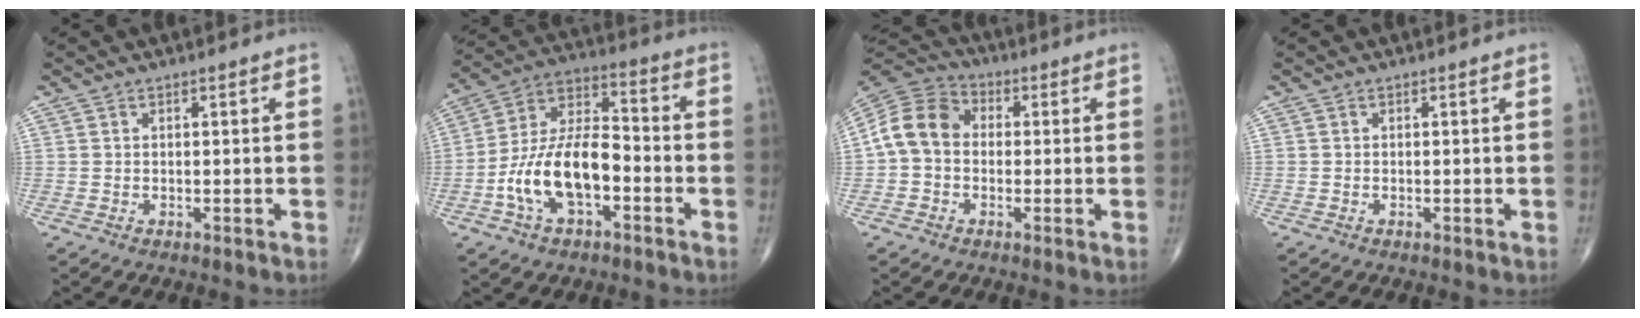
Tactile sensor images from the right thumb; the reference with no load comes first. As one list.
[{"total": 15.7, "force": [-4.7, 8.0, 12.7], "torque": [-0.233, 0.046, -0.088]}, {"total": 10.3, "force": [-0.4, 8.2, 6.3], "torque": [-0.109, 0.033, -0.021]}, {"total": 0.0}]